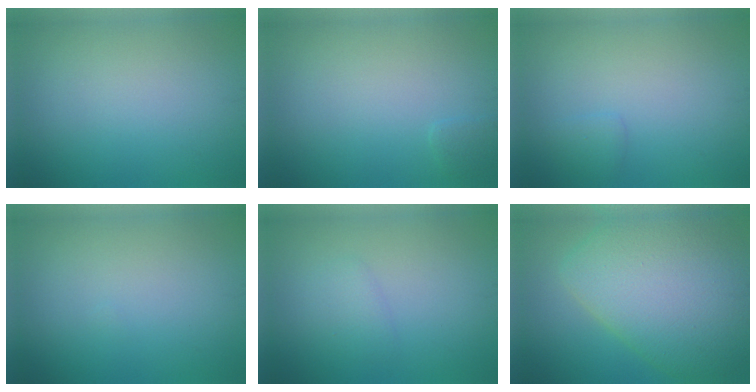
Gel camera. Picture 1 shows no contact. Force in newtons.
{"total": 0.8, "press": 0.8, "slide": 0.1}
{"total": 0.8, "press": 0.8, "slide": 0.1}
{"total": 0.0}
{"total": 1.3, "press": 1.3, "slide": 0.1}
{"total": 11.5, "press": 11.5, "slide": 0.5}